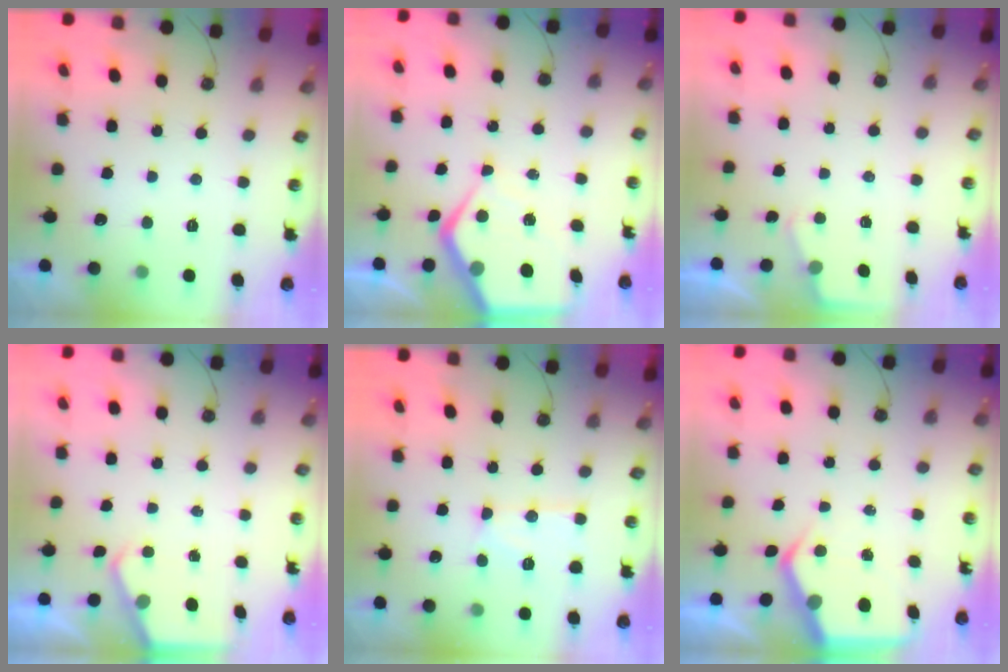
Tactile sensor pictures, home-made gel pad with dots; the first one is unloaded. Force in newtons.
{"total": 9.7, "press": 9.7, "slide": 0.9}
{"total": 2.1, "press": 2.1, "slide": 0.3}
{"total": 2.2, "press": 2.1, "slide": 0.3}
{"total": 12.8, "press": 12.8, "slide": 1.0}
{"total": 5.8, "press": 5.7, "slide": 0.6}